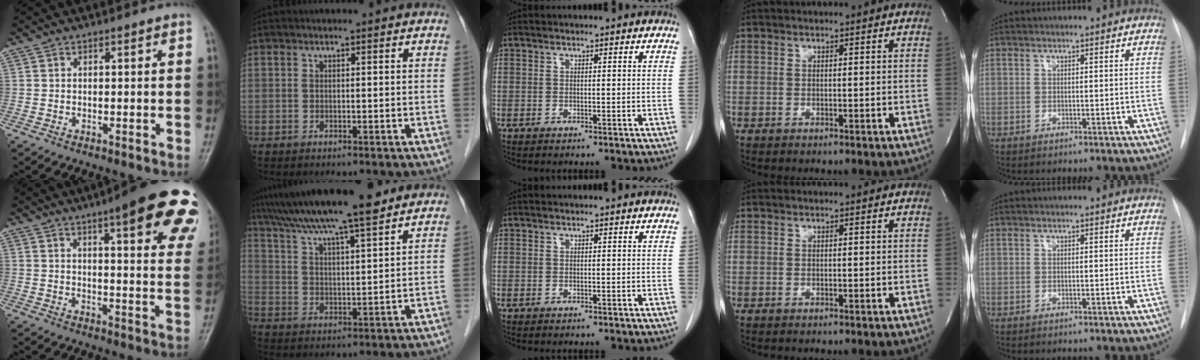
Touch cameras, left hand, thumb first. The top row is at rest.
{"thumb": {"total": 21.8, "force": [12.1, 5.2, 17.3], "torque": [-0.195, -0.029, 0.138]}, "index": {"total": 14.7, "force": [12.2, 0.7, 8.3], "torque": [-0.140, 0.023, 0.197]}}